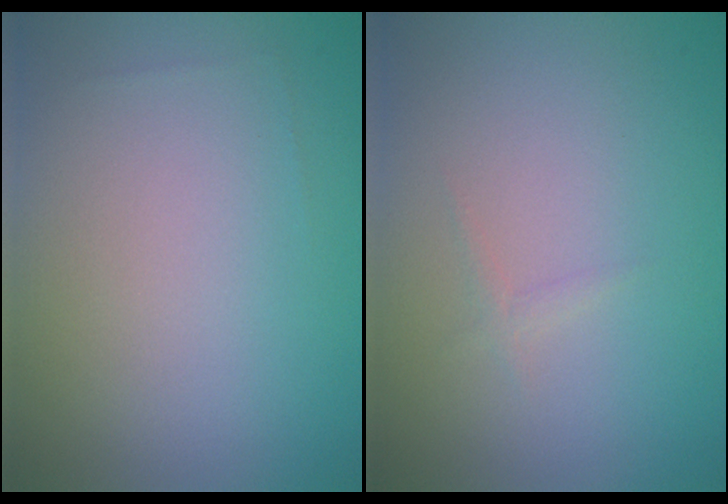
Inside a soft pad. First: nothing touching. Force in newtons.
{"total": 0.5, "press": 0.5, "slide": 0.0}